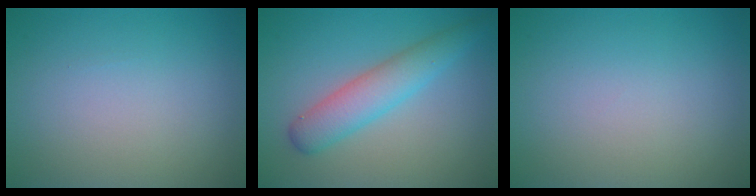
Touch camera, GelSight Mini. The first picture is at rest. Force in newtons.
{"total": 4.0, "press": 4.0, "slide": 0.1}
{"total": 0.0}